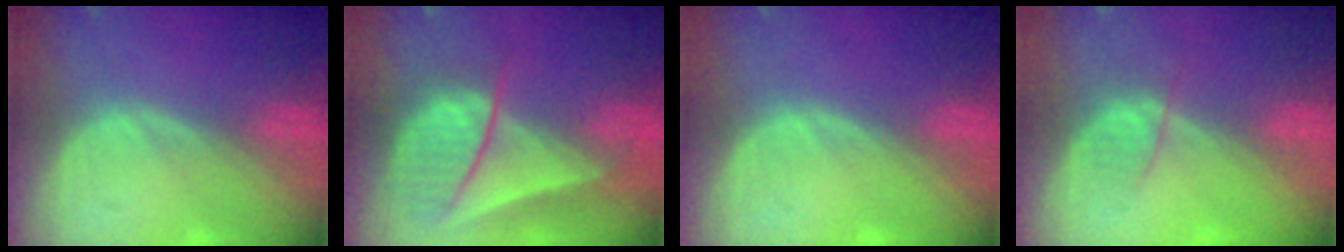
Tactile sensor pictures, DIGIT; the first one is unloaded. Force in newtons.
{"total": 8.9, "press": 7.9, "slide": 4.2}
{"total": 0.0}
{"total": 2.5, "press": 2.3, "slide": 0.9}